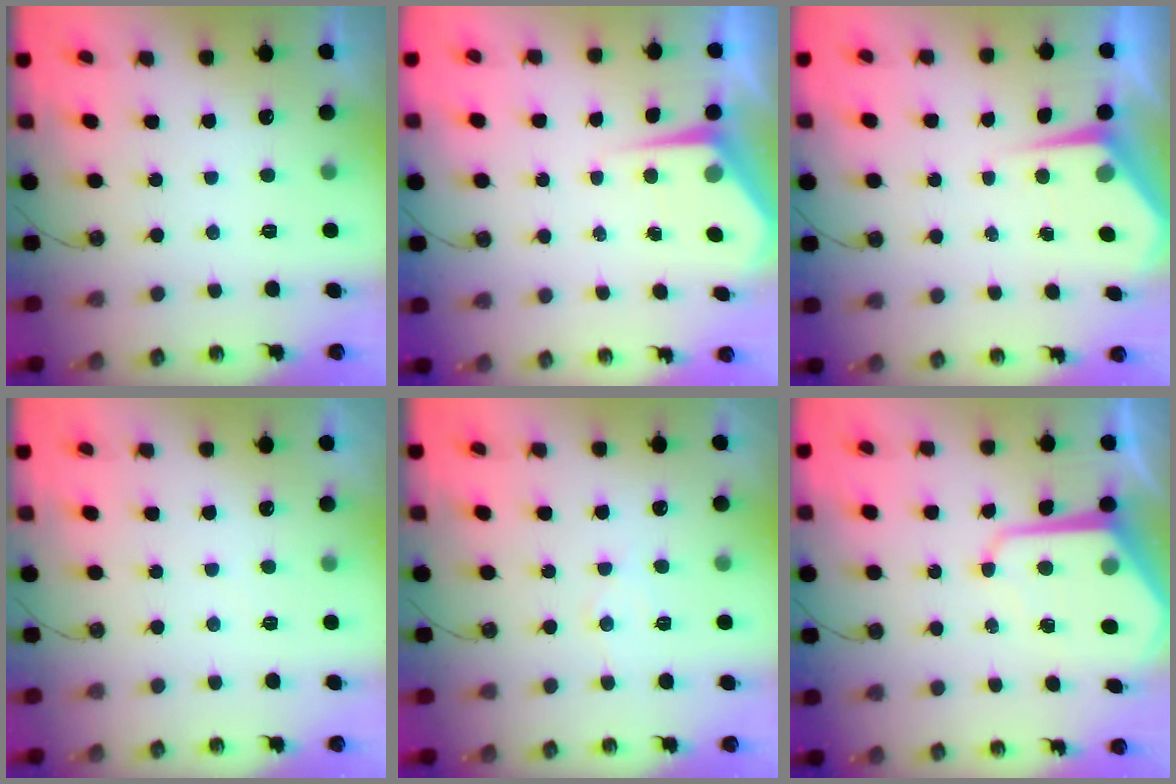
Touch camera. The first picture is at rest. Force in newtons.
{"total": 4.4, "press": 4.4, "slide": 0.5}
{"total": 4.4, "press": 4.3, "slide": 0.6}
{"total": 2.9, "press": 2.9, "slide": 0.4}
{"total": 7.0, "press": 7.0, "slide": 0.6}
{"total": 9.7, "press": 9.7, "slide": 0.7}